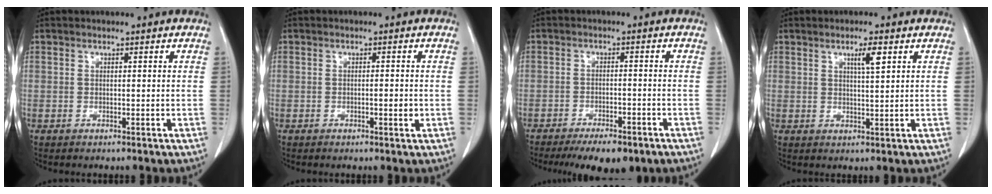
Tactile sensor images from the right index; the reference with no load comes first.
{"total": 1.6, "force": [-0.3, 0.3, 1.5], "torque": [-0.023, -0.001, -0.005]}
{"total": 8.4, "force": [-6.2, 2.9, 4.8], "torque": [-0.066, -0.007, -0.088]}
{"total": 3.2, "force": [1.6, 0.2, 2.8], "torque": [-0.049, -0.002, 0.025]}